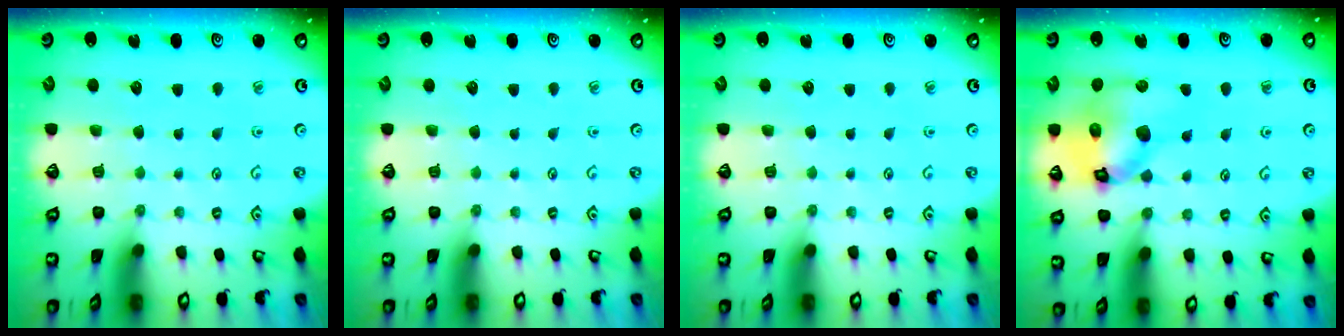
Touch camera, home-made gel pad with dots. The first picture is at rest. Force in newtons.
{"total": 0.0}
{"total": 0.0}
{"total": 18.7, "press": 18.5, "slide": 2.5}